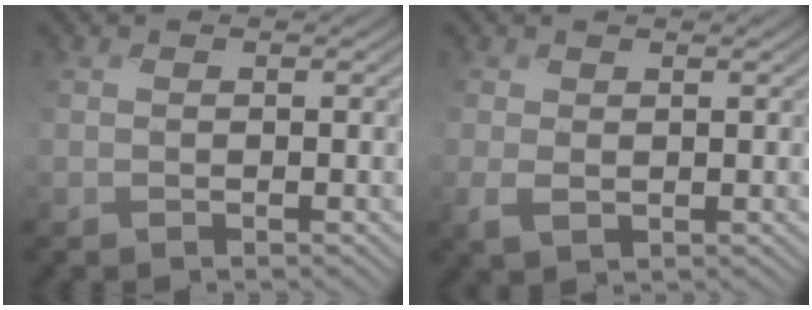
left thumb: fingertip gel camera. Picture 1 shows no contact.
{"total": 2.3, "force": [0.2, 1.6, 1.7], "torque": [-0.046, -0.003, 0.004]}